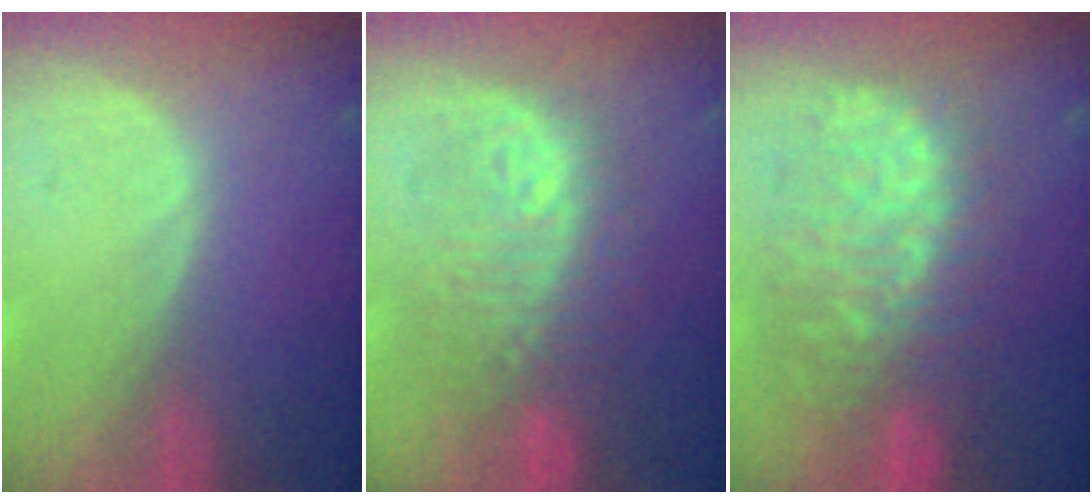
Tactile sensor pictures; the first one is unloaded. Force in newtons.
{"total": 9.6, "press": 9.6, "slide": 0.7}
{"total": 12.3, "press": 12.2, "slide": 1.5}